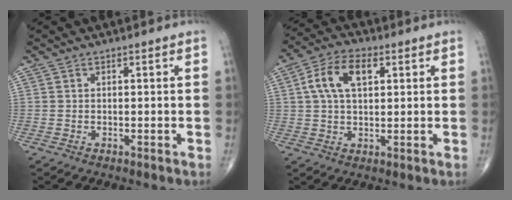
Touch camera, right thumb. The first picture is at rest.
{"total": 9.3, "force": [2.6, 5.1, 7.3], "torque": [-0.134, 0.014, 0.045]}